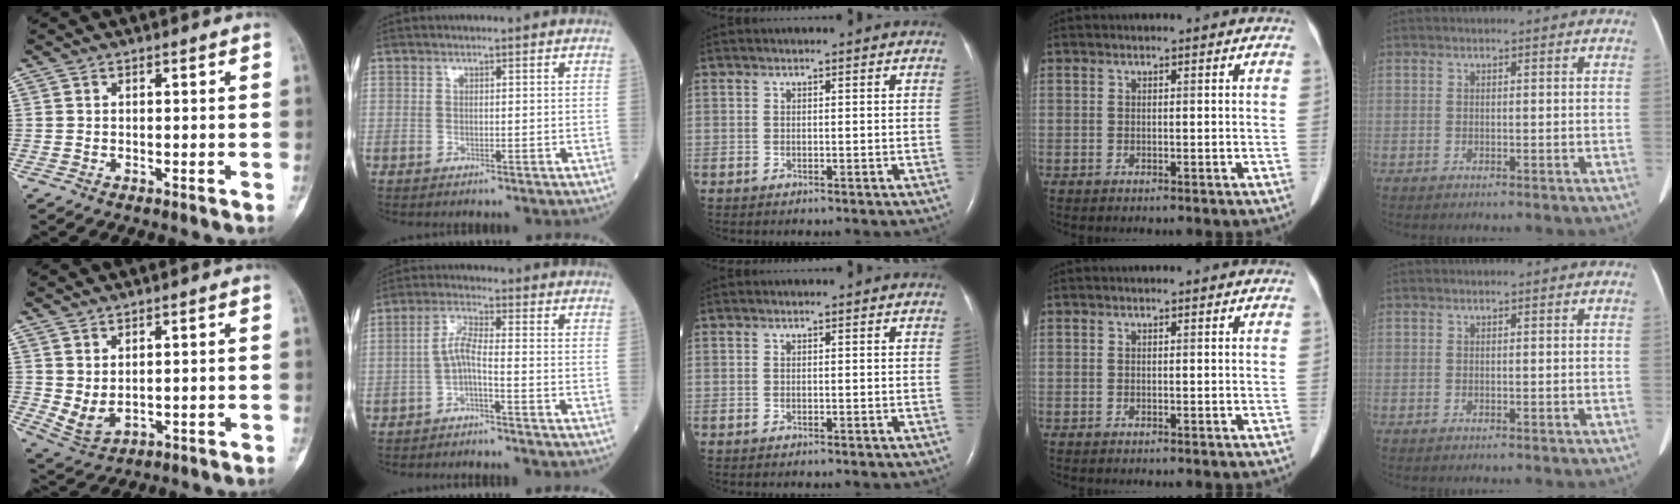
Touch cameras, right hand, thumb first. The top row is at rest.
{"thumb": {"total": 5.0, "force": [0.9, 2.9, 3.9], "torque": [-0.071, -0.008, 0.034]}, "index": {"total": 3.7, "force": [-1.6, 0.3, 3.3], "torque": [-0.067, 0.011, -0.033]}}